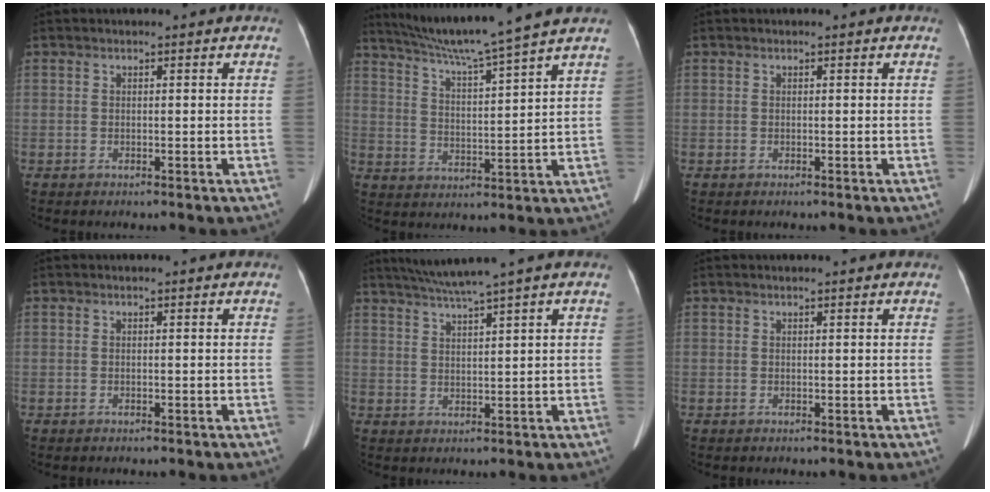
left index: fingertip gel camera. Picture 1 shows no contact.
{"total": 13.1, "force": [11.2, -2.3, 6.3], "torque": [-0.111, -0.002, 0.180]}
{"total": 0.0}
{"total": 0.0}
{"total": 5.5, "force": [4.4, -1.6, 2.9], "torque": [-0.055, 0.009, 0.085]}
{"total": 1.0, "force": [0.9, 0.1, 0.4], "torque": [-0.008, 0.015, 0.013]}